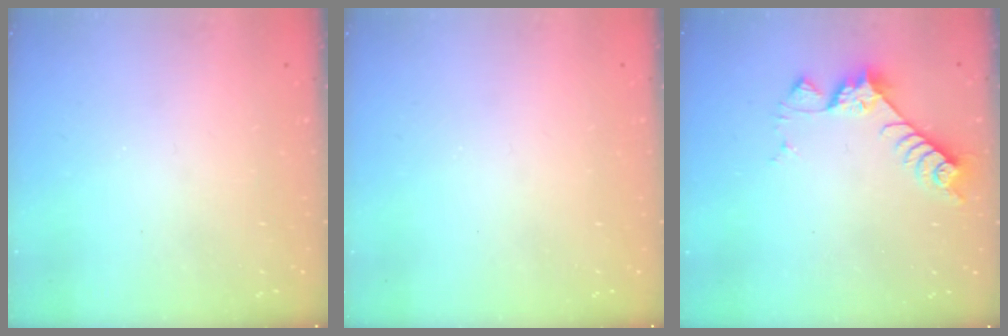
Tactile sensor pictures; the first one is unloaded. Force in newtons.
{"total": 0.0}
{"total": 7.0, "press": 7.0, "slide": 0.5}